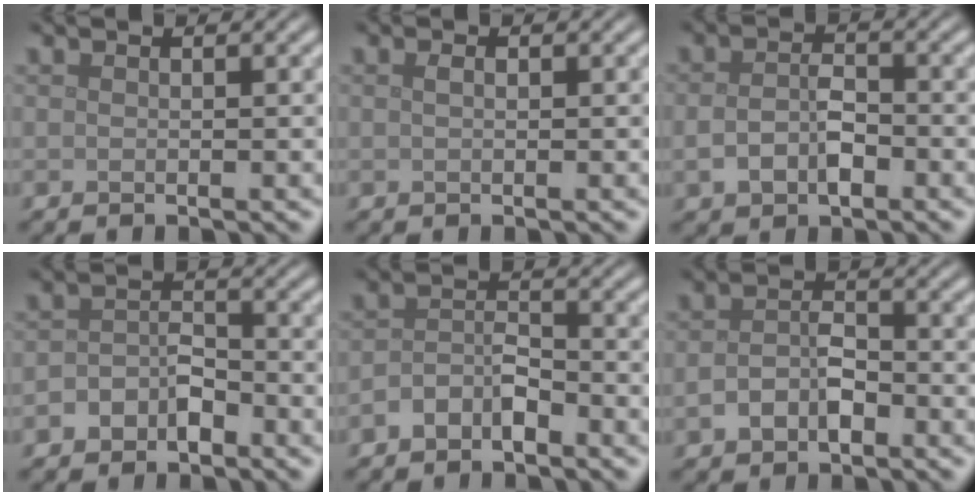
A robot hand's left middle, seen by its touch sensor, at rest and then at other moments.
{"total": 0.6, "force": [0.1, 0.3, 0.5], "torque": [-0.013, 0.002, 0.002]}
{"total": 3.0, "force": [-0.8, 1.7, 2.3], "torque": [-0.049, -0.002, -0.015]}
{"total": 2.9, "force": [-1.6, 1.8, 1.6], "torque": [-0.027, 0.007, -0.030]}
{"total": 2.7, "force": [-1.6, 1.4, 1.6], "torque": [-0.029, 0.010, -0.034]}
{"total": 3.0, "force": [-1.1, 1.8, 2.1], "torque": [-0.044, 0.002, -0.020]}